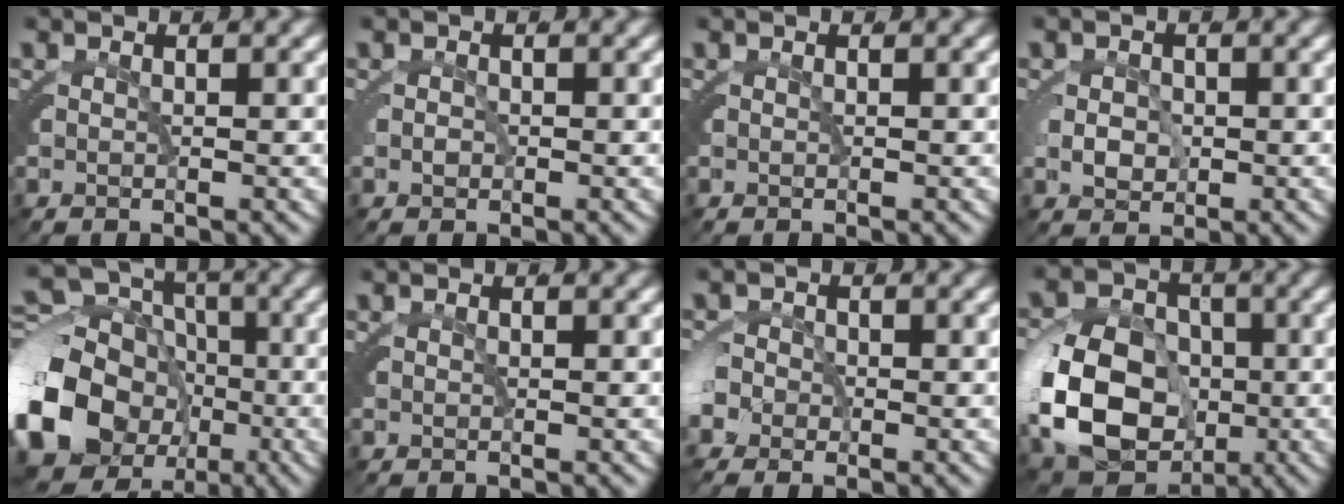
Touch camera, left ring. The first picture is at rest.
{"total": 0.0}
{"total": 0.0}
{"total": 1.2, "force": [0.3, 0.8, 0.8], "torque": [-0.014, -0.001, 0.011]}
{"total": 16.9, "force": [-3.7, 14.7, 7.5], "torque": [-0.172, -0.059, -0.054]}
{"total": 0.0}
{"total": 2.0, "force": [-0.6, 1.6, 0.9], "torque": [-0.034, -0.004, -0.007]}
{"total": 12.6, "force": [-1.4, 10.1, 7.4], "torque": [-0.150, -0.030, -0.022]}